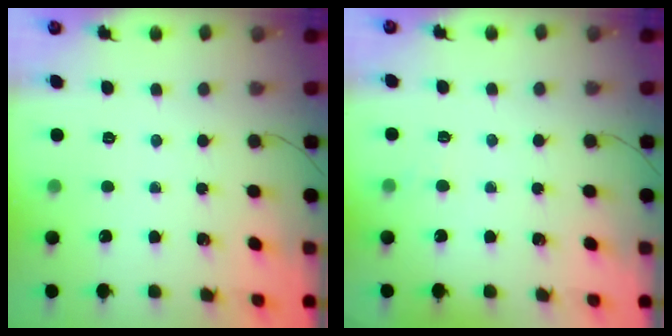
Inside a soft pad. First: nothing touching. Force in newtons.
{"total": 3.7, "press": 3.5, "slide": 1.3}